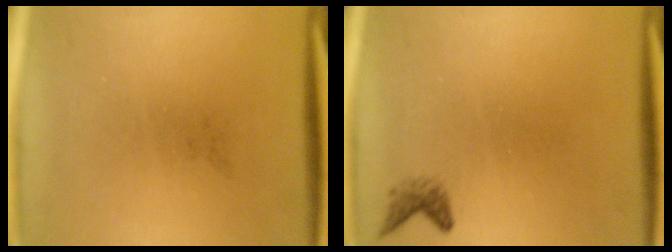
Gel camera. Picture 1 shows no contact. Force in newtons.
{"total": 1.3}